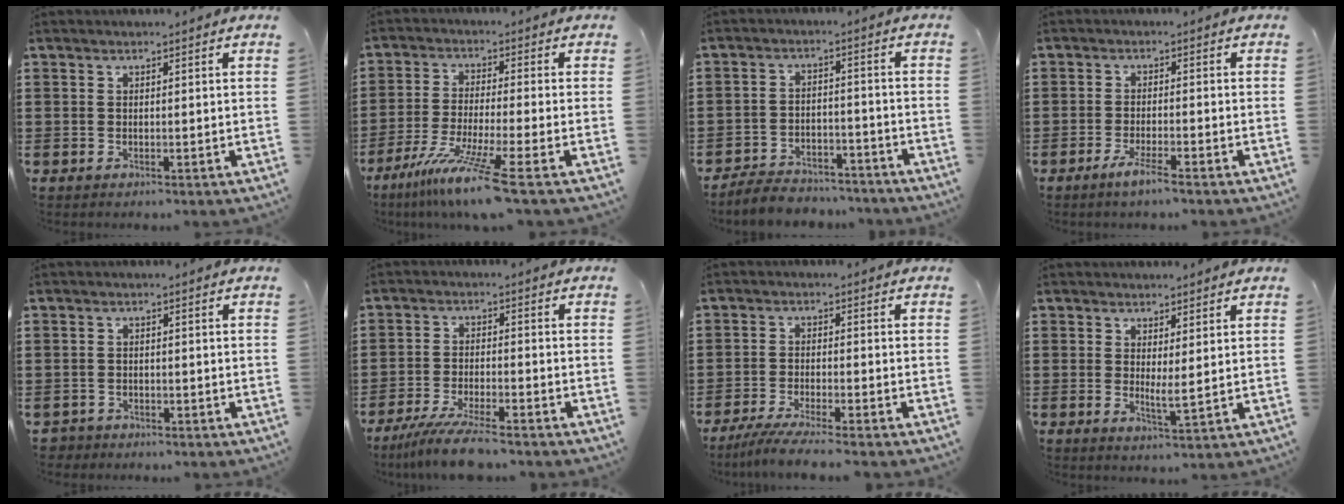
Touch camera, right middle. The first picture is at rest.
{"total": 9.2, "force": [-6.6, -1.0, 6.4], "torque": [-0.135, -0.025, -0.133]}
{"total": 4.9, "force": [-4.8, 0.9, 0.4], "torque": [-0.013, 0.009, -0.099]}
{"total": 3.0, "force": [-2.1, 0.0, 2.1], "torque": [-0.043, -0.001, -0.041]}
{"total": 1.8, "force": [-1.7, 0.5, -0.2], "torque": [-0.003, 0.001, -0.039]}
{"total": 6.7, "force": [-5.8, 0.2, 3.4], "torque": [-0.077, -0.015, -0.112]}
{"total": 4.3, "force": [-3.9, -0.3, 1.8], "torque": [-0.042, -0.014, -0.077]}
{"total": 2.1, "force": [1.0, 0.1, 1.8], "torque": [-0.024, -0.011, 0.014]}